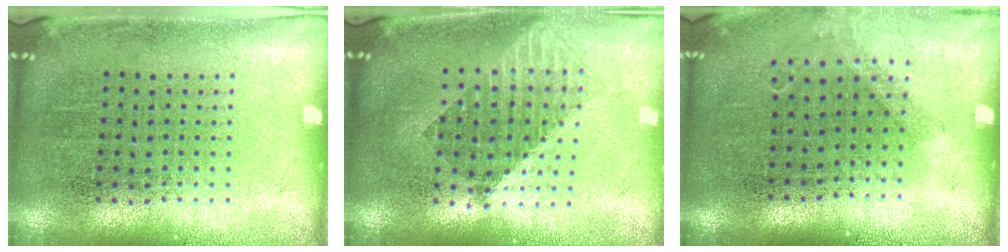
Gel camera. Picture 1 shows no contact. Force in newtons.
{"total": 1.7, "press": 1.4, "slide": 1.0}
{"total": 0.8, "press": 0.8, "slide": 0.3}